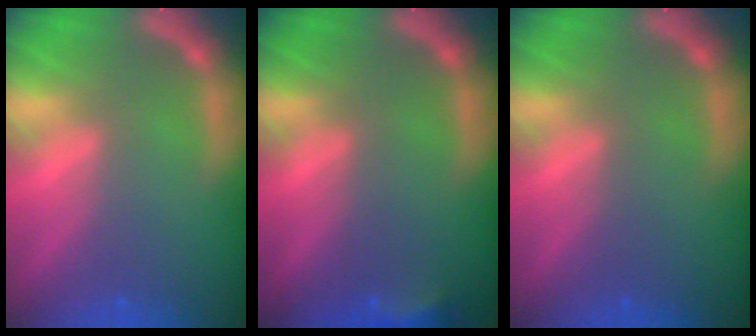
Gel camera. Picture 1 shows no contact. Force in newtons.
{"total": 2.4}
{"total": 0.0}